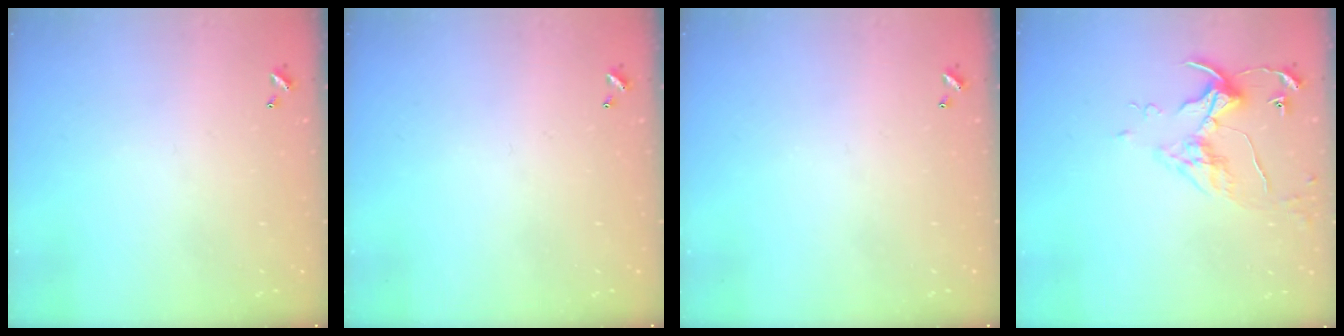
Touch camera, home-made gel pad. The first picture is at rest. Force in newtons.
{"total": 0.0}
{"total": 0.0}
{"total": 5.0, "press": 5.0, "slide": 0.7}